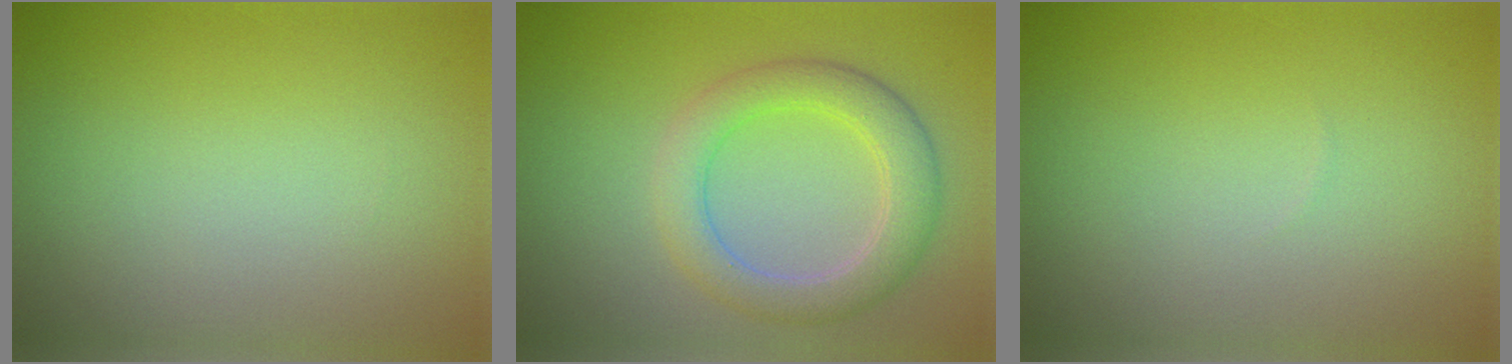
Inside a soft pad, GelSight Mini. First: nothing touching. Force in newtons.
{"total": 4.4, "press": 4.4, "slide": 0.1}
{"total": 0.0}